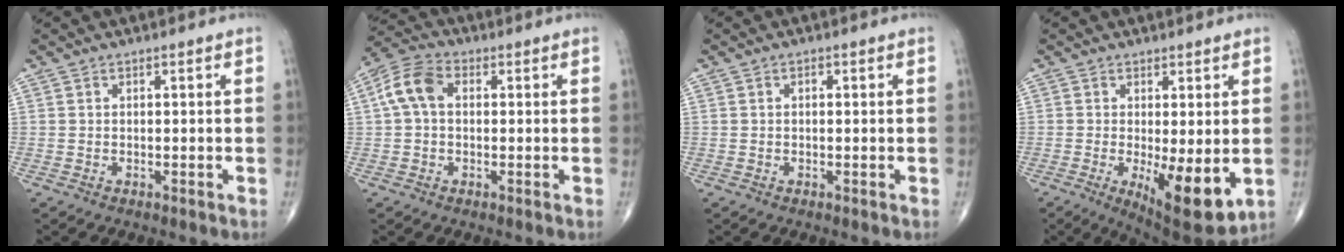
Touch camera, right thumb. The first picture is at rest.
{"total": 7.3, "force": [1.0, 4.8, 5.4], "torque": [-0.110, 0.025, 0.012]}
{"total": 0.8, "force": [0.1, 0.4, 0.7], "torque": [-0.013, 0.003, 0.001]}
{"total": 11.2, "force": [-2.2, 3.6, 10.4], "torque": [-0.150, -0.028, -0.024]}